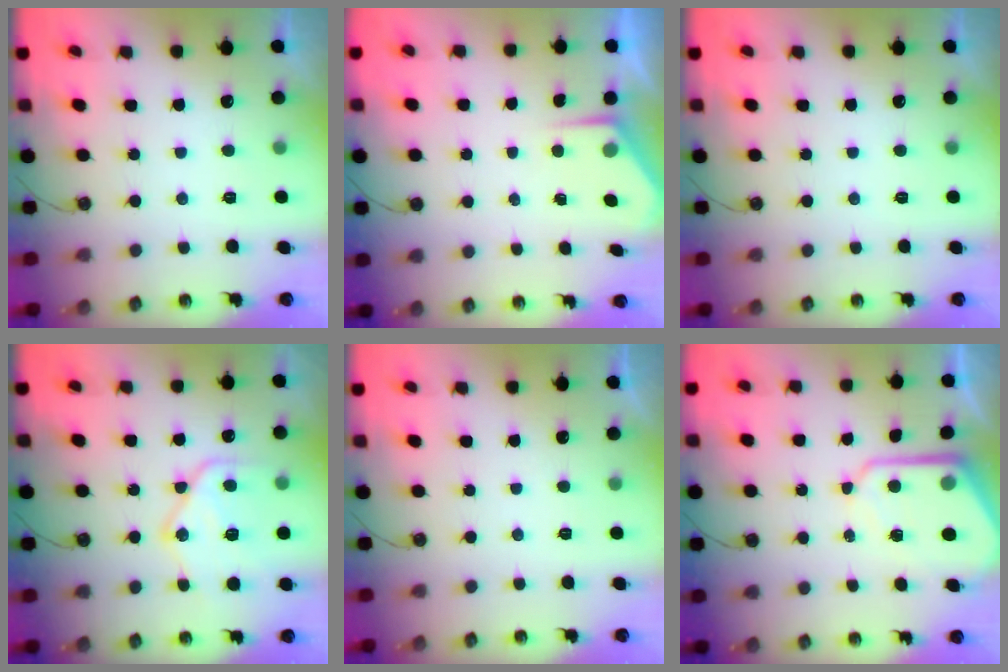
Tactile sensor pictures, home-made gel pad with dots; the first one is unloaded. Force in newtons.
{"total": 2.8, "press": 2.8, "slide": 0.4}
{"total": 0.0}
{"total": 16.8, "press": 16.7, "slide": 1.8}
{"total": 0.0}
{"total": 9.3, "press": 9.2, "slide": 0.6}